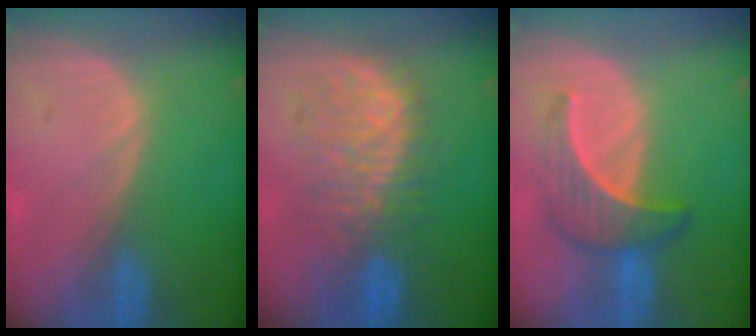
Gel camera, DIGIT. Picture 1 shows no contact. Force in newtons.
{"total": 9.4, "press": 8.9, "slide": 3.0}
{"total": 6.5, "press": 6.3, "slide": 1.7}